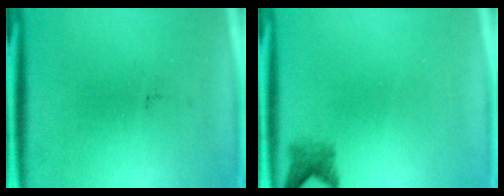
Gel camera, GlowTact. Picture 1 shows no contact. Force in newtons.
{"total": 2.0}